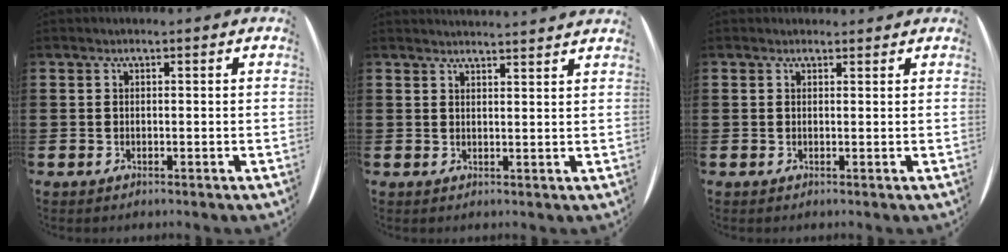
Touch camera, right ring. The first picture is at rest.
{"total": 2.2, "force": [2.1, -0.5, -0.3], "torque": [0.004, -0.012, 0.040]}
{"total": 0.6, "force": [0.5, 0.2, -0.1], "torque": [0.001, 0.005, 0.010]}